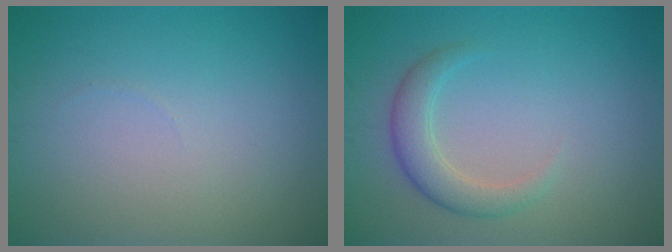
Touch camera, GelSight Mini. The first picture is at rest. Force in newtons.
{"total": 2.7, "press": 2.7, "slide": 0.2}